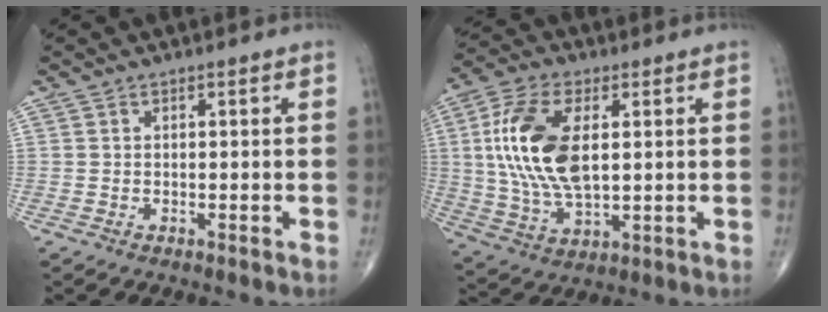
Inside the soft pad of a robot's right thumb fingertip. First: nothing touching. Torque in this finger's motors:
{"motor_torque": [2.31, 2.21, 1.67, 0.05, 0.61]}